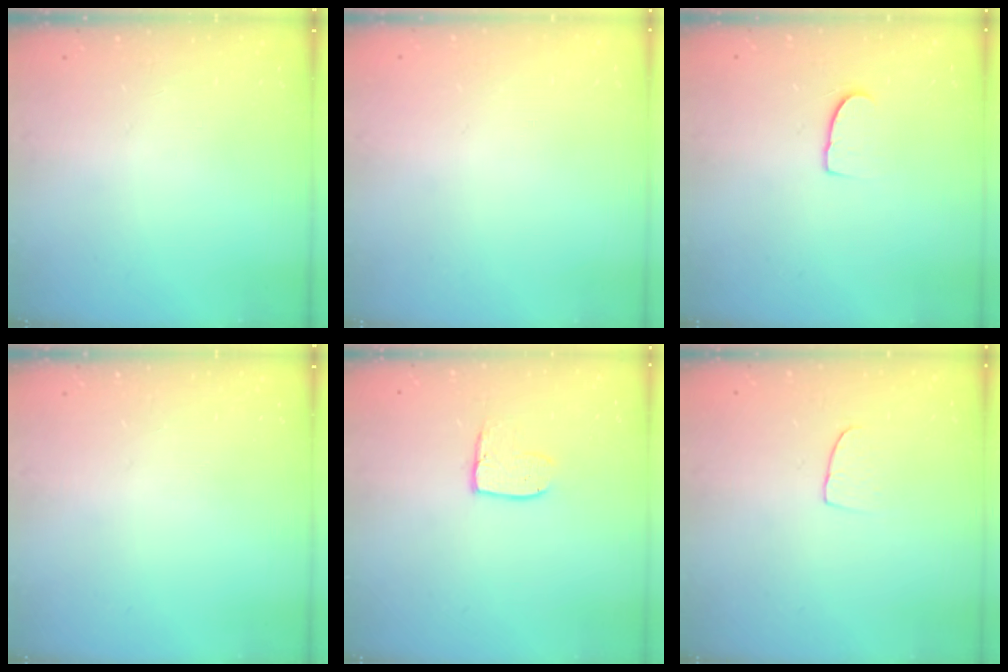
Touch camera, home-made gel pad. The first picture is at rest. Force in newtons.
{"total": 0.0}
{"total": 5.2, "press": 5.2, "slide": 0.4}
{"total": 0.0}
{"total": 8.4, "press": 8.4, "slide": 0.3}
{"total": 5.9, "press": 5.9, "slide": 0.4}